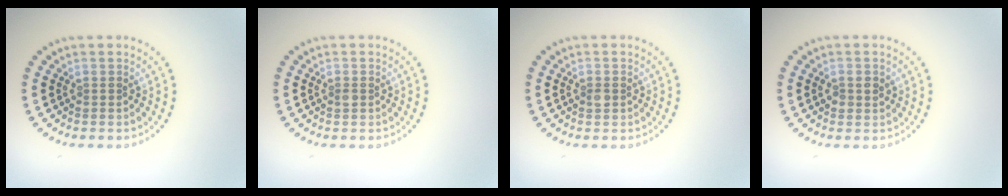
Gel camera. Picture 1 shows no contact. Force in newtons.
{"total": 0.6, "press": 0.6, "slide": 0.1}
{"total": 0.9, "press": 0.9, "slide": 0.0}
{"total": 1.5, "press": 1.5, "slide": 0.1}